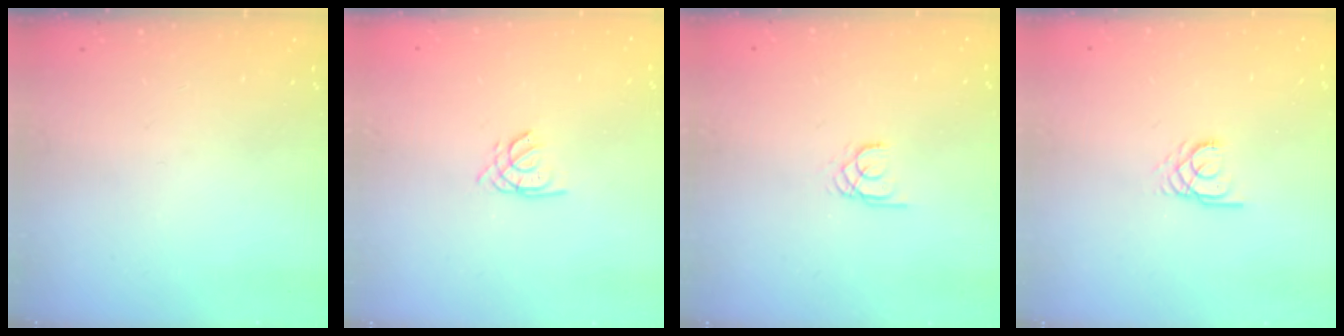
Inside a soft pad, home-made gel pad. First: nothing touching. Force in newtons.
{"total": 1.6, "press": 1.5, "slide": 0.4}
{"total": 1.5, "press": 1.5, "slide": 0.1}
{"total": 2.4, "press": 2.4, "slide": 0.3}